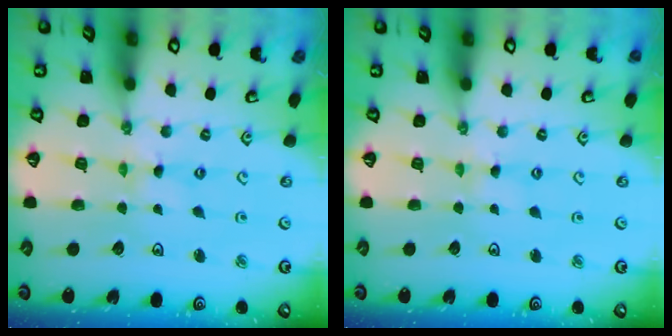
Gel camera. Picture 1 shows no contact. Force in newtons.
{"total": 2.0, "press": 2.0, "slide": 0.4}